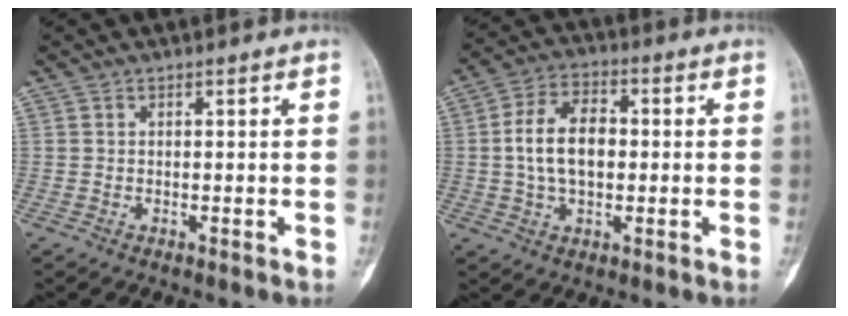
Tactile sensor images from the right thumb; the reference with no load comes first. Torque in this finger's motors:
{"motor_torque": [1.54, 1.53, 0.65, -0.53, 0.34]}